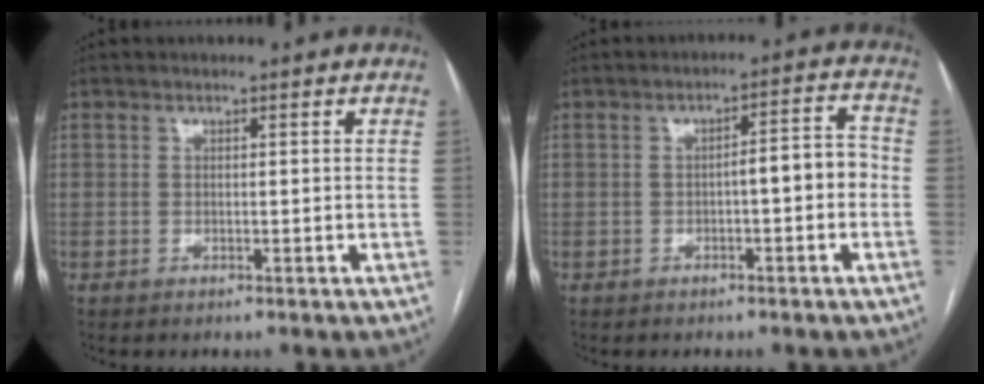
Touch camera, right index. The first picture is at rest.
{"total": 5.0, "force": [-1.1, 1.1, 4.8], "torque": [-0.064, 0.026, -0.015]}